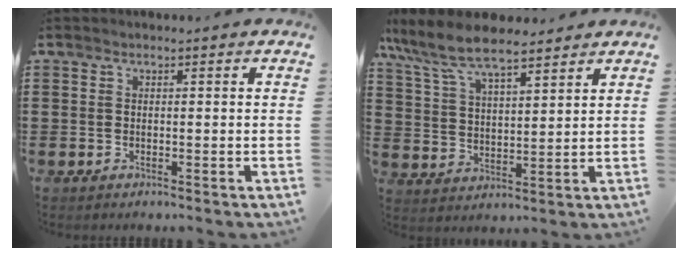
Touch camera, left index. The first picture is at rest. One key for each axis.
{"total": 8.0, "fx": 6.9, "fy": 1.8, "fz": 3.6, "tx": -0.098, "ty": -0.024, "tz": 0.122}